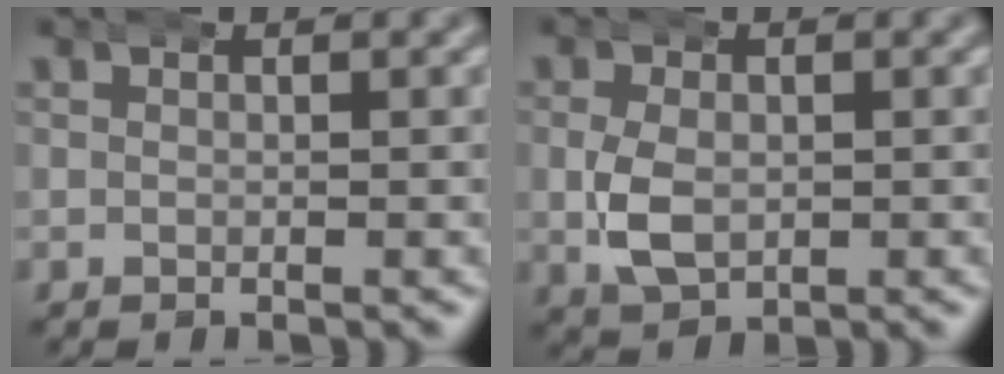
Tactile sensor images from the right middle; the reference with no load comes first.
{"total": 3.9, "force": [-0.5, 2.8, 2.7], "torque": [-0.067, -0.010, 0.001]}